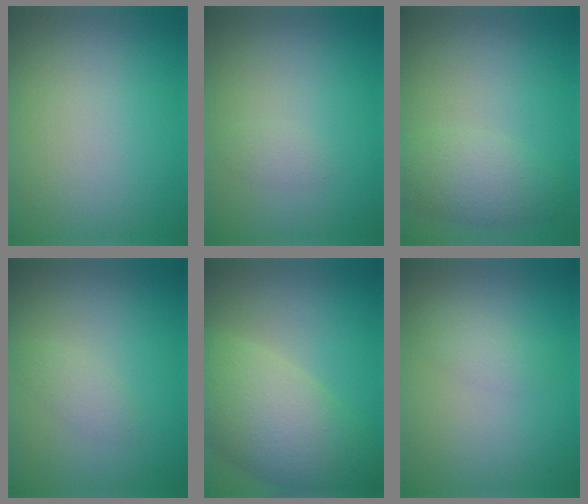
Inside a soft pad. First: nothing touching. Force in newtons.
{"total": 0.8, "press": 0.8, "slide": 0.0}
{"total": 3.6, "press": 3.6, "slide": 0.2}
{"total": 1.3, "press": 1.3, "slide": 0.0}
{"total": 8.6, "press": 8.6, "slide": 0.4}
{"total": 1.4, "press": 1.4, "slide": 0.0}